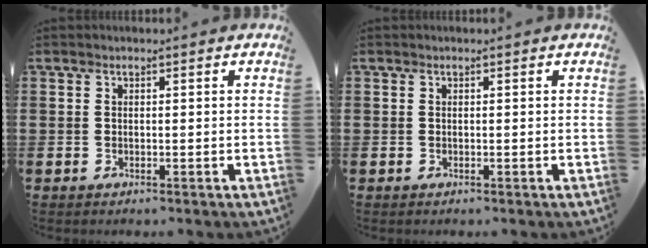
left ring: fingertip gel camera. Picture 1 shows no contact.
{"total": 0.0}